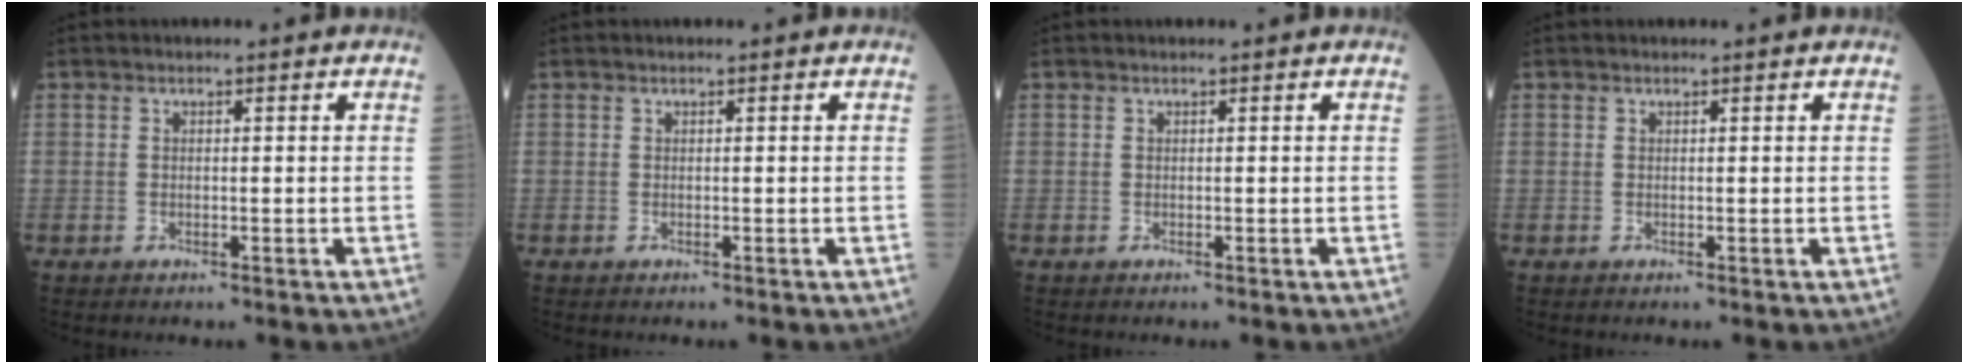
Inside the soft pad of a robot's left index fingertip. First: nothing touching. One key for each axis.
{"total": 0.0}
{"total": 0.0}
{"total": 0.0}